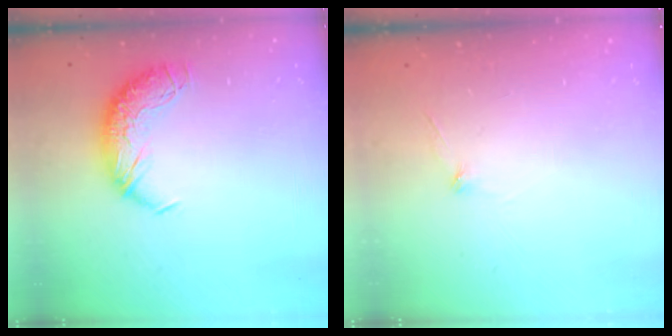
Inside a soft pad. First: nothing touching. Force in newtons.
{"total": 8.3, "press": 8.3, "slide": 0.5}